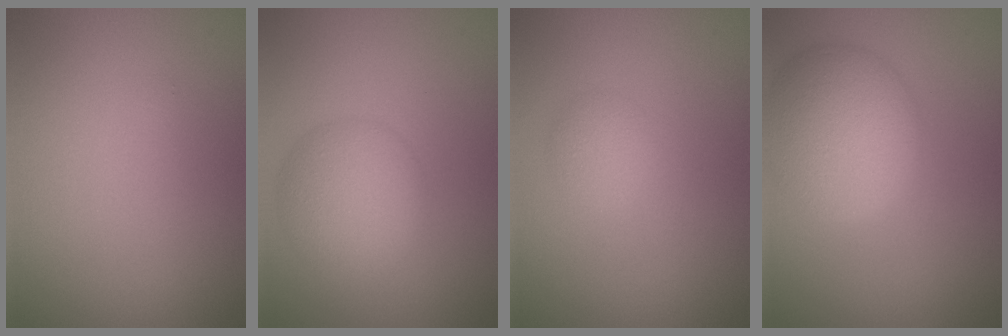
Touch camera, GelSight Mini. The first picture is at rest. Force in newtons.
{"total": 5.4, "press": 5.4, "slide": 0.2}
{"total": 1.7, "press": 1.7, "slide": 0.0}
{"total": 7.2, "press": 7.2, "slide": 0.4}